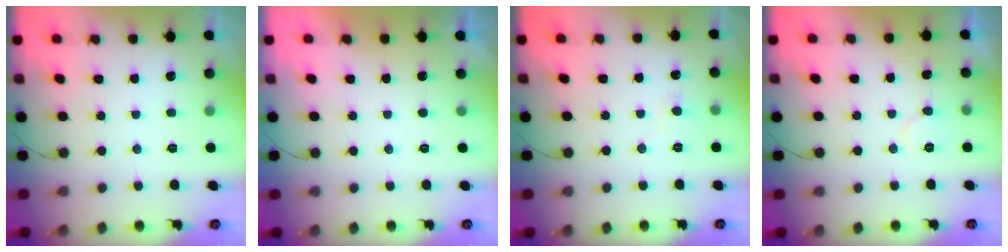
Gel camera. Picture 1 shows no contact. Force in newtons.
{"total": 1.2, "press": 1.1, "slide": 0.3}
{"total": 5.4, "press": 5.4, "slide": 0.5}
{"total": 5.7, "press": 5.6, "slide": 0.5}